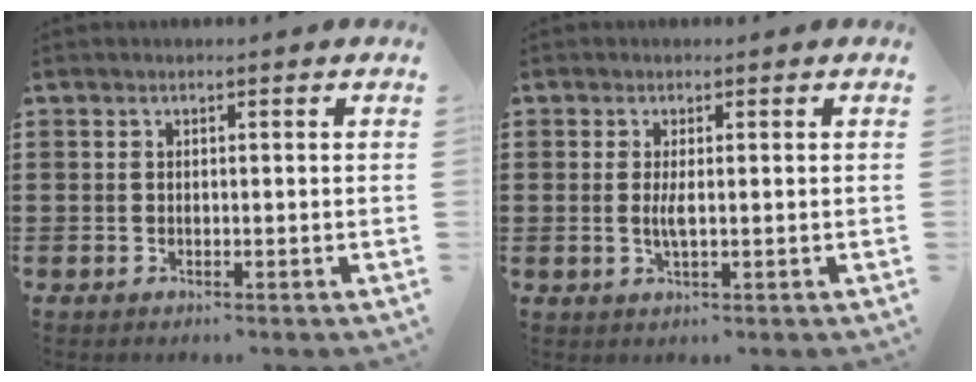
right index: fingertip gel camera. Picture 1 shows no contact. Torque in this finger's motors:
{"motor_torque": [1.53, 0.61, 0.52, 0.06]}